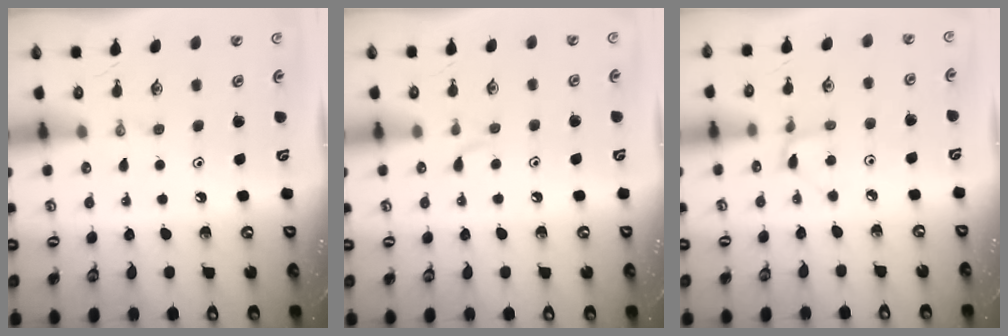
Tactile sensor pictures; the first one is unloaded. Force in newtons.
{"total": 3.1, "press": 3.1, "slide": 0.5}
{"total": 2.0, "press": 2.0, "slide": 0.2}